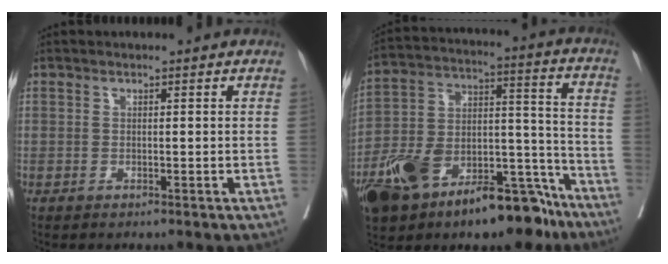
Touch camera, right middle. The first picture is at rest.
{"total": 23.1, "force": [-15.7, 8.8, 14.5], "torque": [-0.229, 0.027, -0.260]}